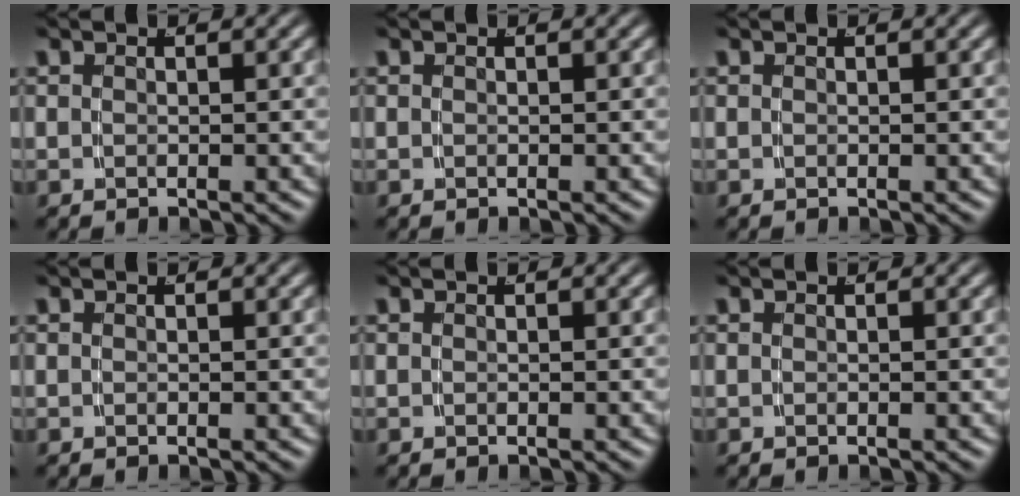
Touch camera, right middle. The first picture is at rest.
{"total": 0.0}
{"total": 0.0}
{"total": 0.0}
{"total": 0.0}
{"total": 0.0}